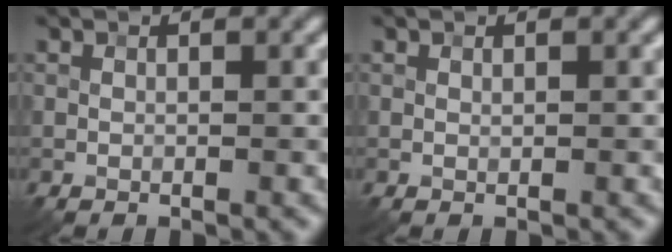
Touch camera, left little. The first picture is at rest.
{"total": 0.0}